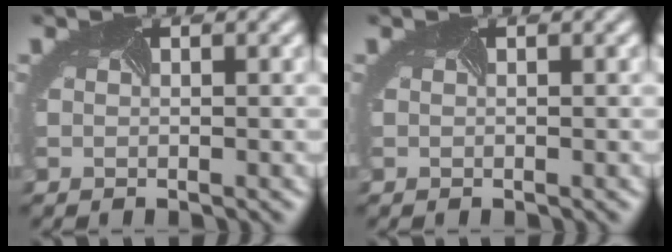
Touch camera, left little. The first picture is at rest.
{"total": 0.0}